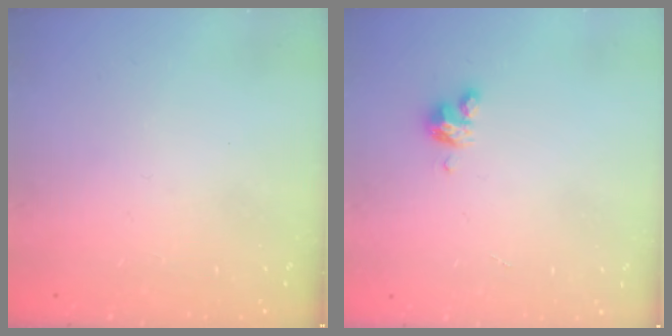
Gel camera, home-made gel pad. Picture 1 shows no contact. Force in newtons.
{"total": 4.1, "press": 4.1, "slide": 0.3}